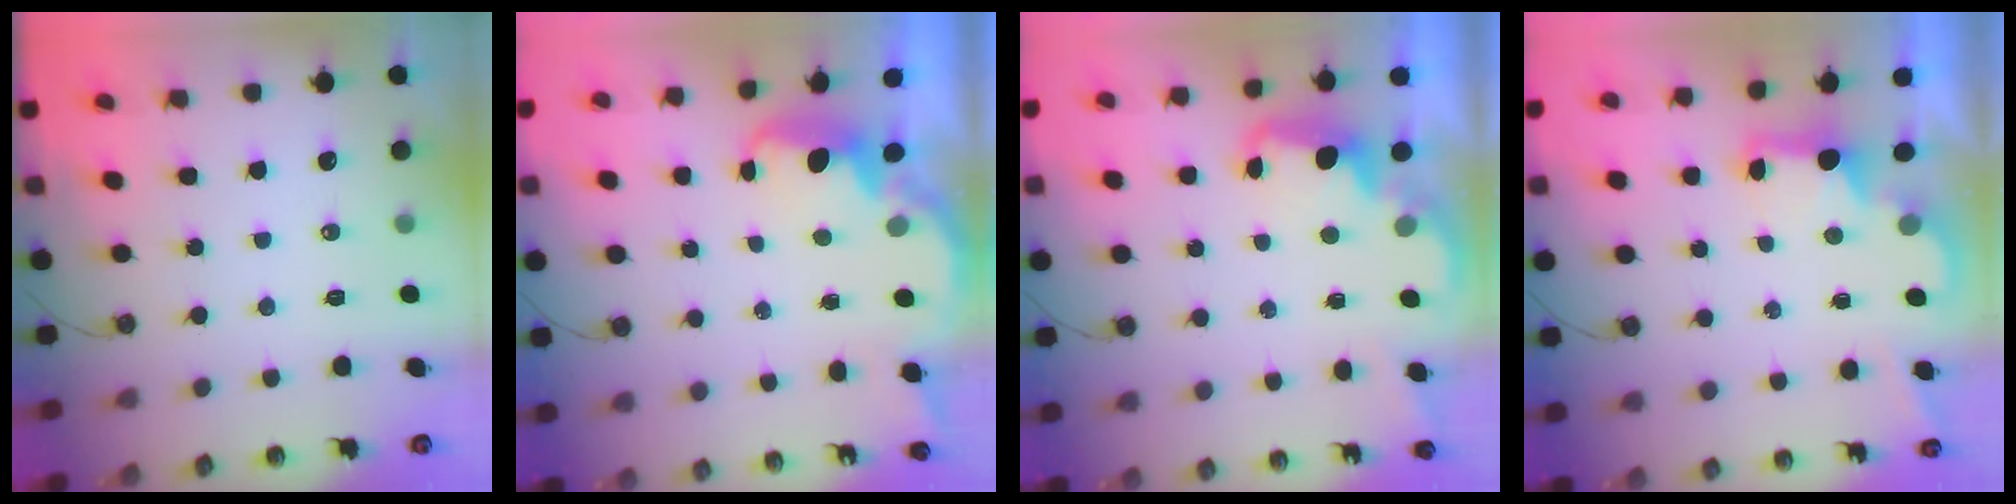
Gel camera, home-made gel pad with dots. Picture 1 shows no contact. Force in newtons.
{"total": 3.8, "press": 3.8, "slide": 0.4}
{"total": 2.8, "press": 2.7, "slide": 0.7}
{"total": 2.1, "press": 2.1, "slide": 0.5}